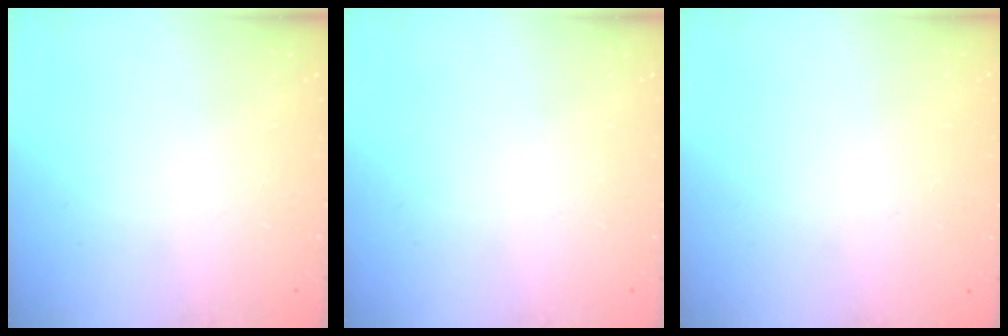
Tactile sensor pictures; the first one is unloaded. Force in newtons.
{"total": 0.0}
{"total": 0.0}